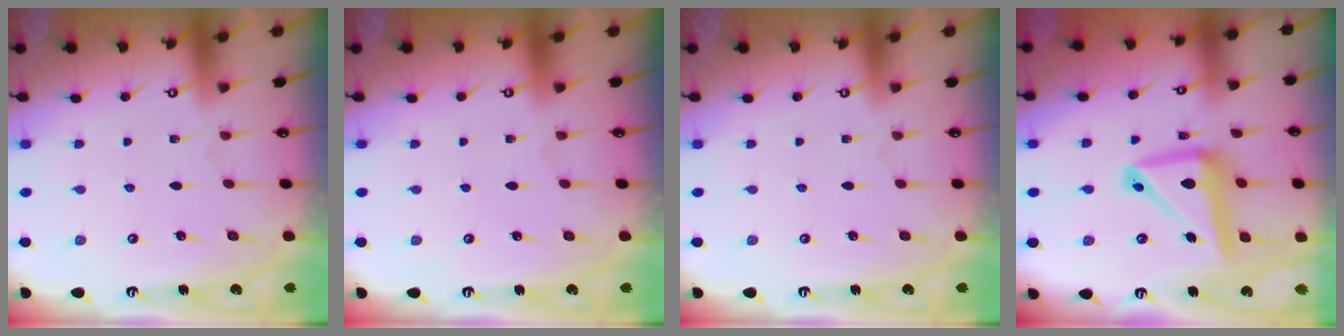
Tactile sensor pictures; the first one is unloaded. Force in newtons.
{"total": 0.0}
{"total": 0.0}
{"total": 14.5, "press": 14.3, "slide": 1.9}